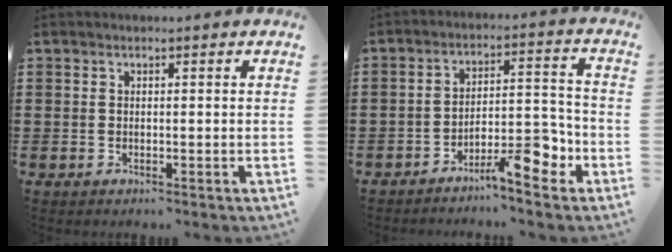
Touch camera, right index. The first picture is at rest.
{"total": 8.0, "force": [-5.4, 1.8, 5.6], "torque": [-0.079, 0.008, -0.096]}